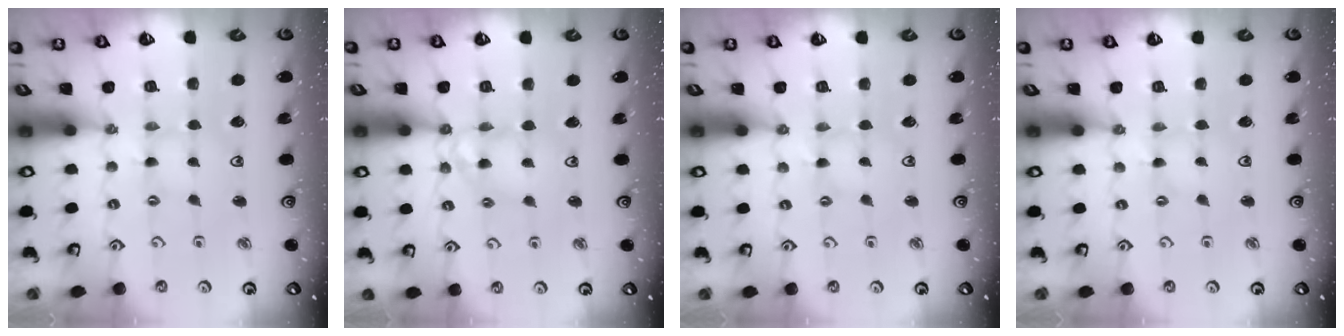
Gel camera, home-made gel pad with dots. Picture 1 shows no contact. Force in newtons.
{"total": 10.4, "press": 10.3, "slide": 1.1}
{"total": 0.0}
{"total": 0.0}